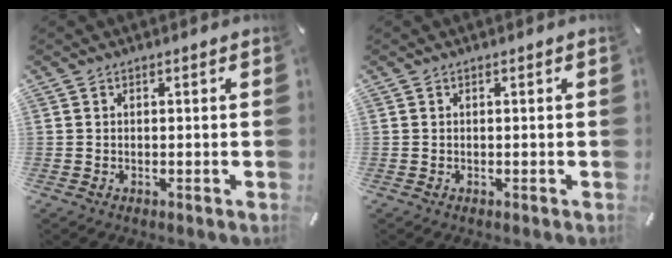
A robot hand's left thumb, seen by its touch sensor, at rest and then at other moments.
{"total": 0.0}